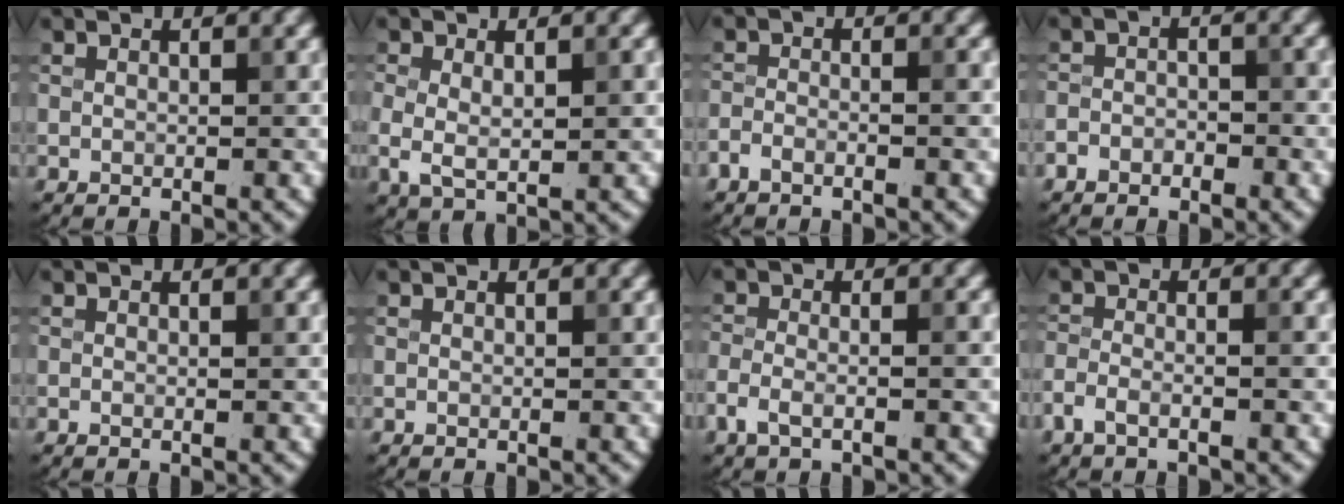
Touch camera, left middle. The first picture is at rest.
{"total": 3.9, "force": [0.0, 2.0, 3.3], "torque": [-0.065, -0.003, 0.002]}
{"total": 1.8, "force": [-1.3, 0.5, 1.1], "torque": [-0.023, 0.000, -0.032]}
{"total": 1.9, "force": [-1.4, 1.1, 0.8], "torque": [-0.013, 0.004, -0.029]}
{"total": 0.0}
{"total": 0.0}
{"total": 2.7, "force": [-1.4, 0.9, 2.1], "torque": [-0.049, -0.002, -0.034]}
{"total": 2.3, "force": [-1.5, 0.7, 1.7], "torque": [-0.037, 0.001, -0.037]}